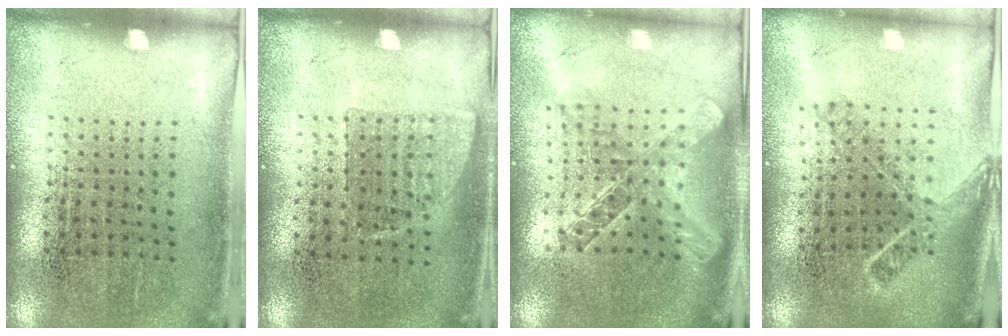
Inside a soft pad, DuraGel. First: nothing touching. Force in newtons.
{"total": 0.8, "press": 0.7, "slide": 0.3}
{"total": 2.0, "press": 1.7, "slide": 1.1}
{"total": 1.8, "press": 1.3, "slide": 1.3}